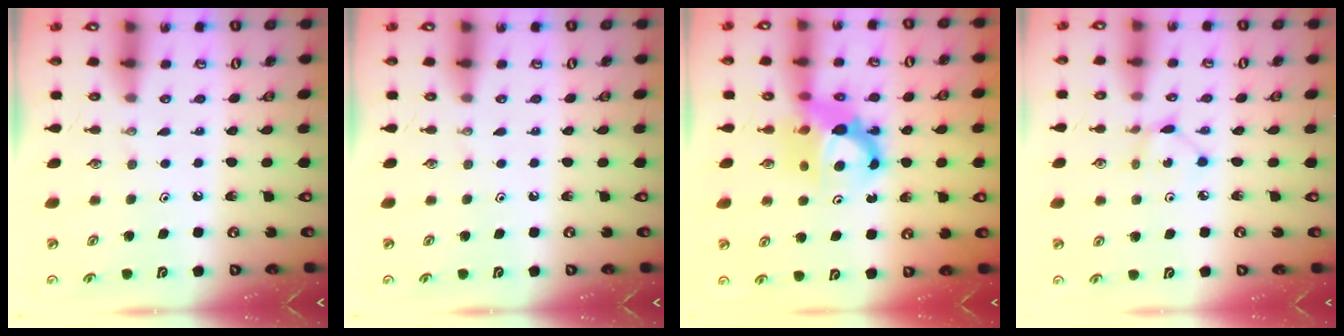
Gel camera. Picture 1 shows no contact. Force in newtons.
{"total": 0.0}
{"total": 10.3, "press": 10.3, "slide": 1.2}
{"total": 2.9, "press": 2.9, "slide": 0.2}